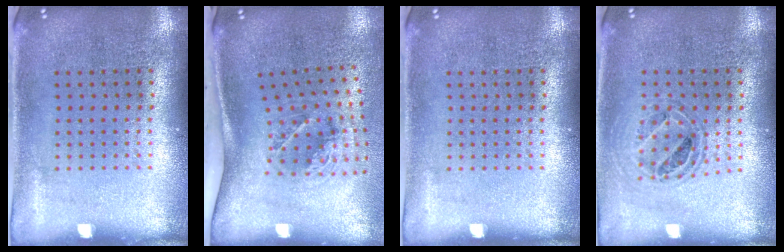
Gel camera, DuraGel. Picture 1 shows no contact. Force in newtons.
{"total": 2.0, "press": 1.3, "slide": 1.6}
{"total": 0.0}
{"total": 0.8, "press": 0.8, "slide": 0.2}